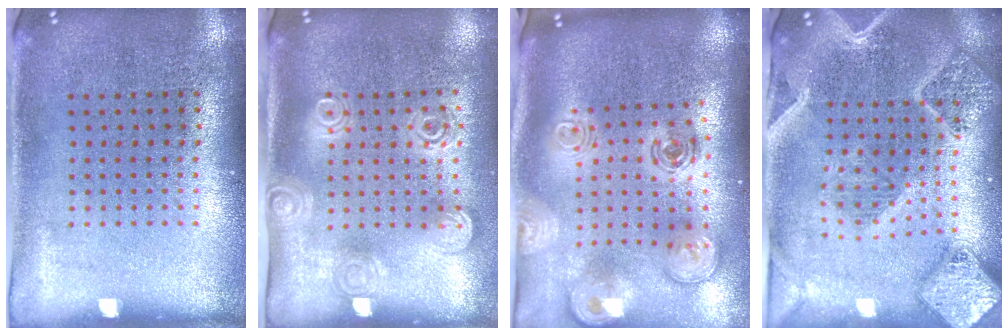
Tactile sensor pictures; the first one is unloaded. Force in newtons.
{"total": 1.7, "press": 1.3, "slide": 1.1}
{"total": 2.9, "press": 2.0, "slide": 2.1}
{"total": 2.9, "press": 2.5, "slide": 1.5}